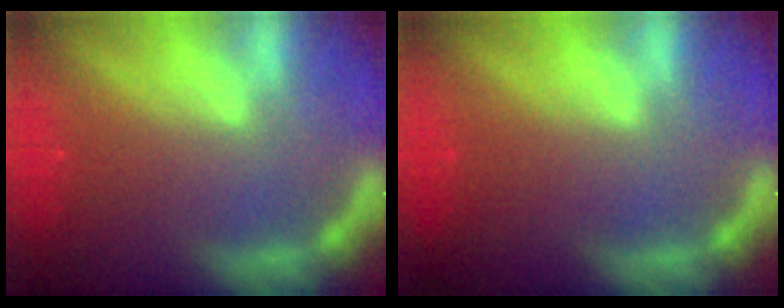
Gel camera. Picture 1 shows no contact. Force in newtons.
{"total": 0.0}